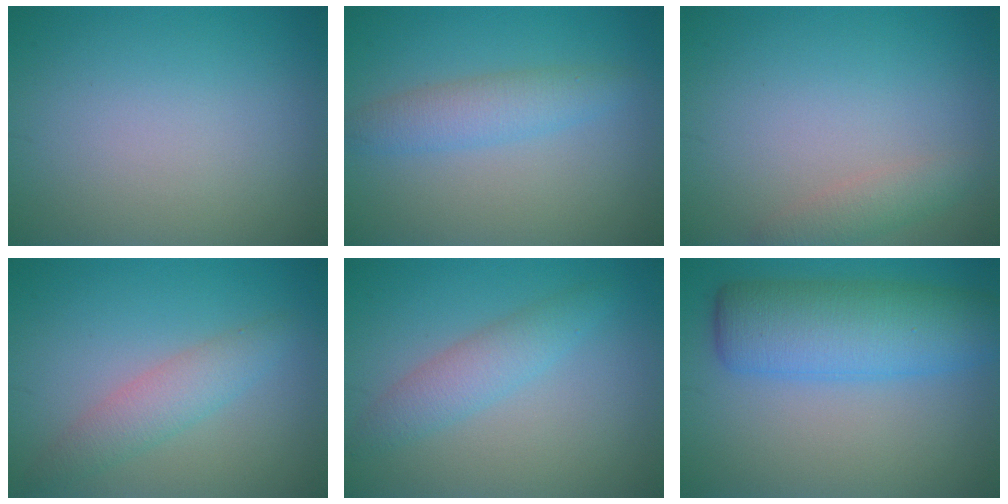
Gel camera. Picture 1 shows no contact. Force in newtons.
{"total": 3.0, "press": 3.0, "slide": 0.1}
{"total": 1.9, "press": 1.9, "slide": 0.1}
{"total": 2.9, "press": 2.9, "slide": 0.1}
{"total": 2.8, "press": 2.8, "slide": 0.0}
{"total": 7.8, "press": 7.8, "slide": 0.1}